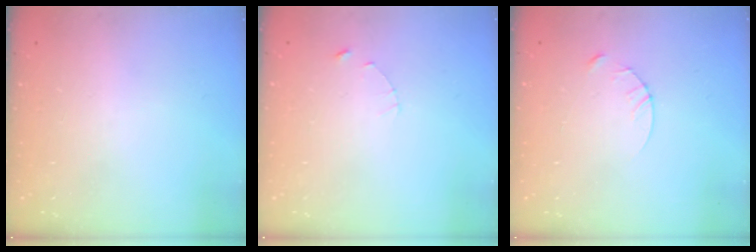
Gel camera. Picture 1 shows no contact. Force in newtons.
{"total": 1.2, "press": 1.1, "slide": 0.2}
{"total": 3.8, "press": 3.8, "slide": 0.3}